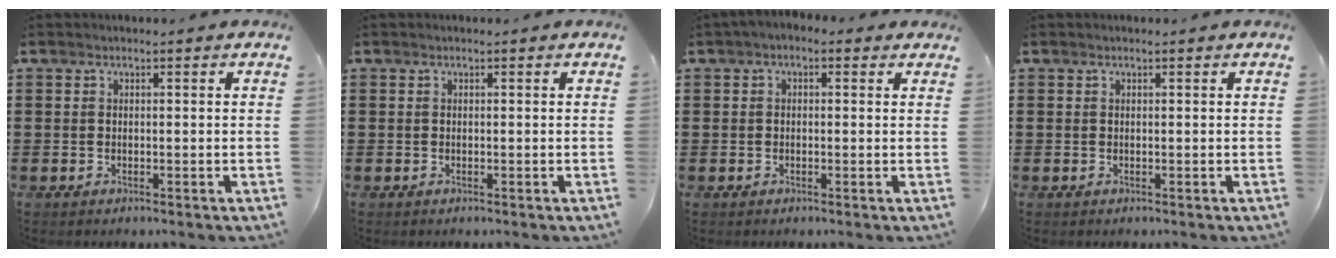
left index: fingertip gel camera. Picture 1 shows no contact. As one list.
[{"total": 0.0}, {"total": 1.3, "force": [-0.5, 0.8, 0.8], "torque": [-0.017, 0.004, -0.011]}, {"total": 0.0}]